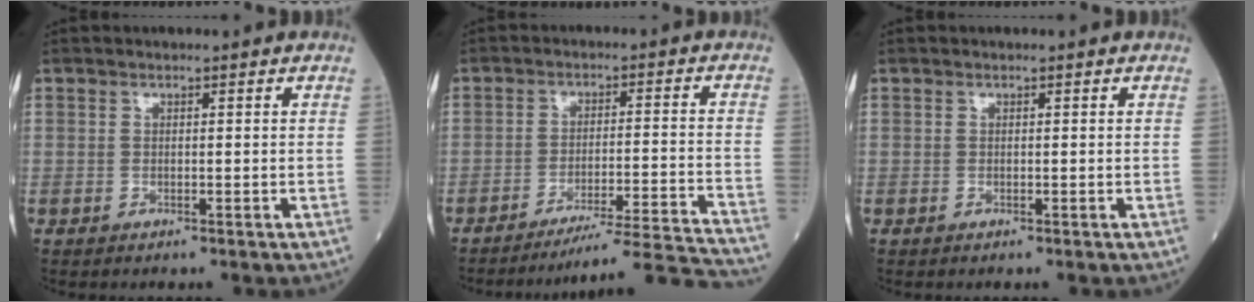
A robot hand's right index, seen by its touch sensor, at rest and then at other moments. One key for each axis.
{"total": 16.7, "fx": -16.0, "fy": -3.2, "fz": 3.7, "tx": -0.028, "ty": -0.016, "tz": -0.224}
{"total": 0.0}